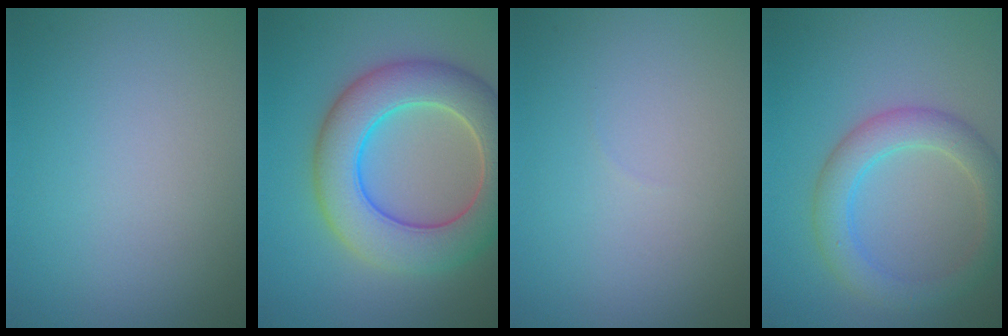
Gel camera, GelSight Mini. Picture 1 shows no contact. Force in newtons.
{"total": 8.7, "press": 8.6, "slide": 0.4}
{"total": 0.0}
{"total": 4.3, "press": 4.2, "slide": 0.2}